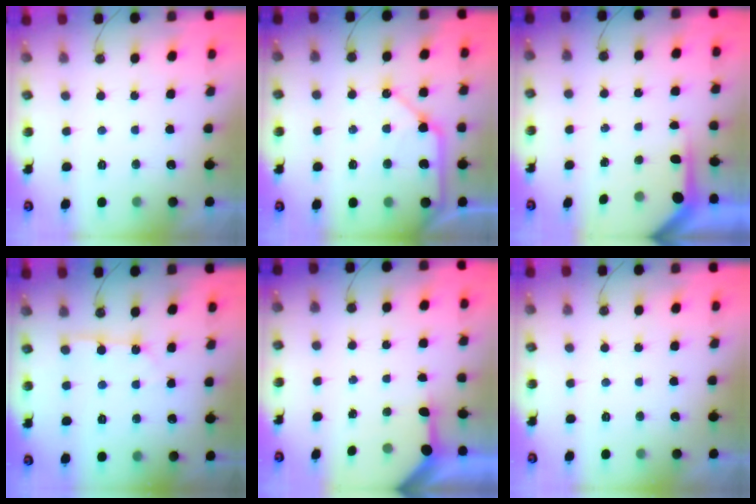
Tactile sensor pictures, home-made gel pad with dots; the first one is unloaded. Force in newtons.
{"total": 11.8, "press": 11.7, "slide": 1.4}
{"total": 3.8, "press": 3.8, "slide": 0.3}
{"total": 3.0, "press": 3.0, "slide": 0.1}
{"total": 3.4, "press": 3.4, "slide": 0.3}
{"total": 0.0}